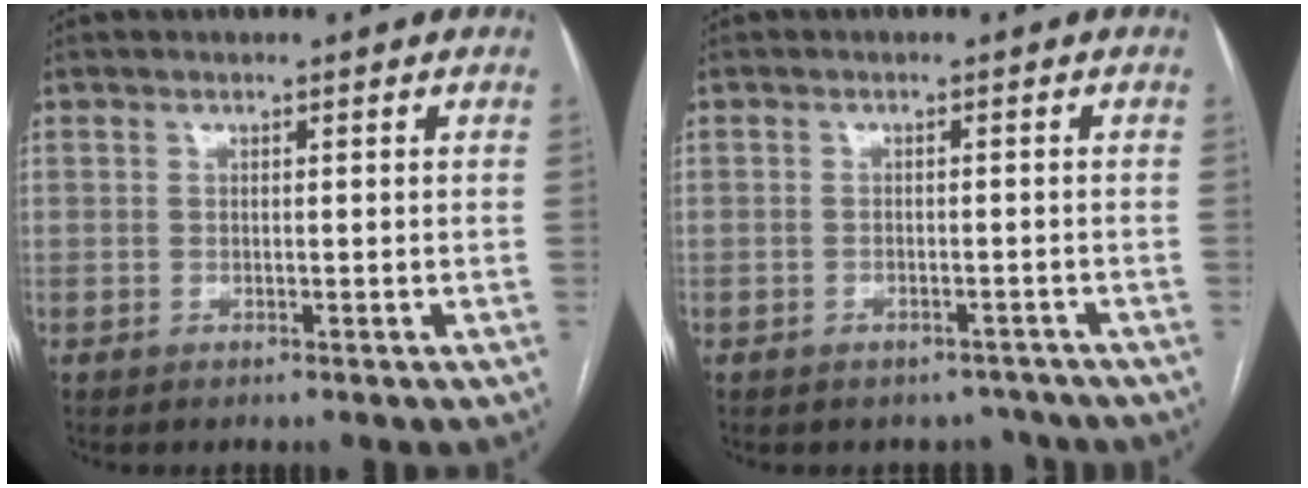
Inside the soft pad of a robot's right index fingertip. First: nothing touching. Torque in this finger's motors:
{"motor_torque": [0.18, 0.00, 0.08, 0.00]}